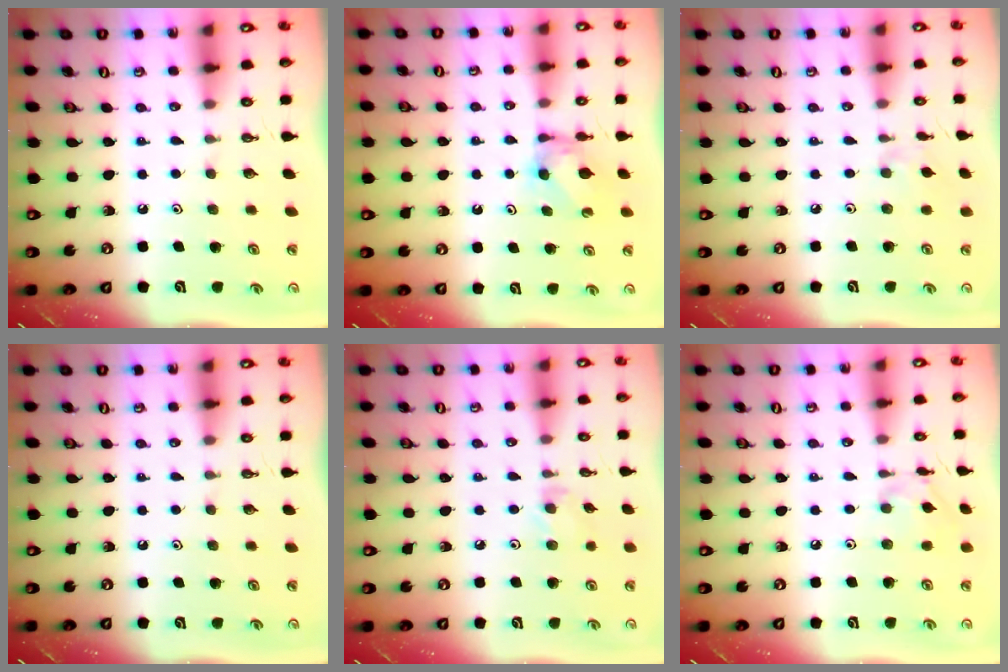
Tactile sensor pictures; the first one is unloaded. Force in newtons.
{"total": 5.7, "press": 5.6, "slide": 1.0}
{"total": 2.1, "press": 2.1, "slide": 0.5}
{"total": 0.0}
{"total": 3.9, "press": 3.9, "slide": 0.6}
{"total": 6.6, "press": 6.6, "slide": 0.4}